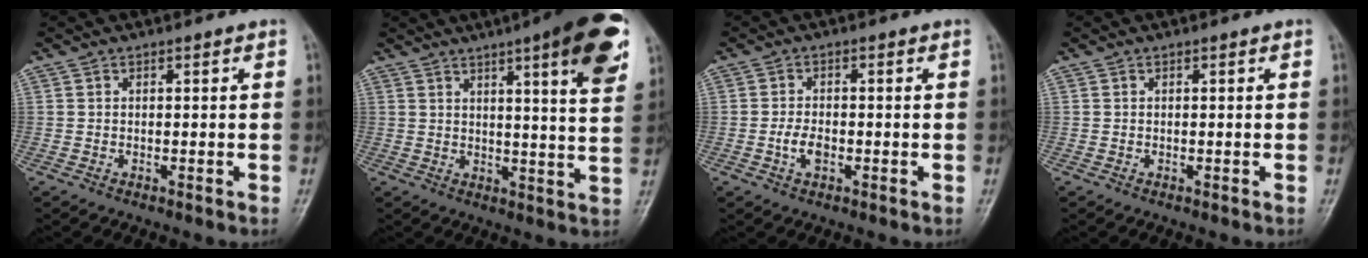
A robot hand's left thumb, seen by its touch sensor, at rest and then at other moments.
{"total": 15.6, "force": [8.1, 2.5, 13.1], "torque": [-0.153, -0.033, 0.101]}
{"total": 3.1, "force": [-0.9, 1.8, 2.4], "torque": [-0.043, 0.004, -0.018]}
{"total": 0.0}